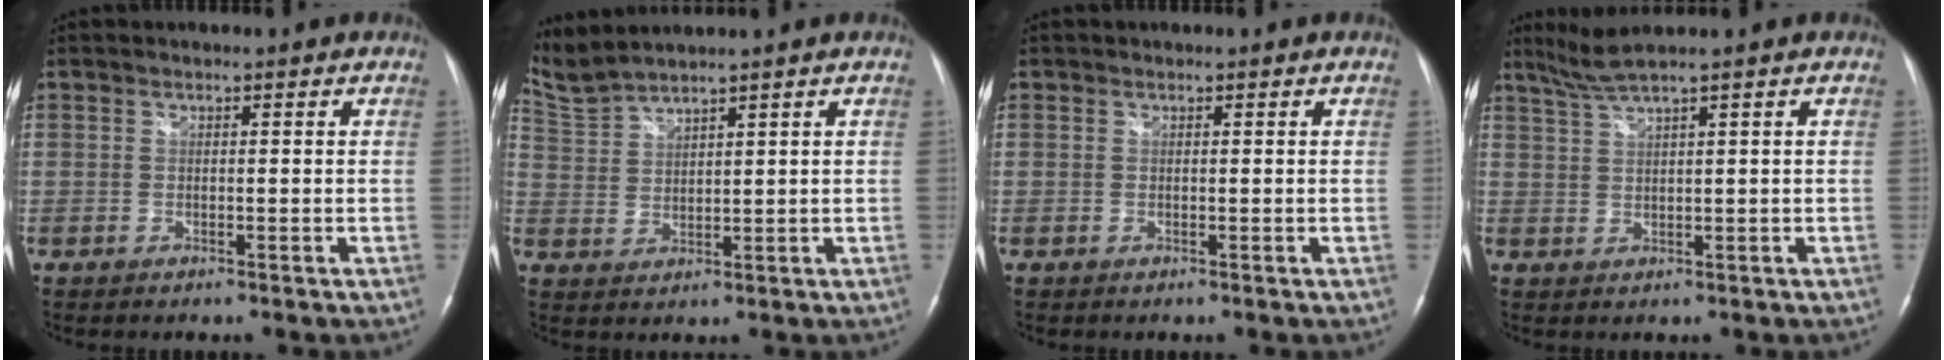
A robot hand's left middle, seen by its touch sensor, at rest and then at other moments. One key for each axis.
{"total": 5.8, "fx": 5.7, "fy": -1.0, "fz": 0.6, "tx": -0.037, "ty": 0.011, "tz": 0.130}
{"total": 0.0}
{"total": 3.5, "fx": 2.7, "fy": -1.1, "fz": 1.8, "tx": -0.047, "ty": 0.007, "tz": 0.063}